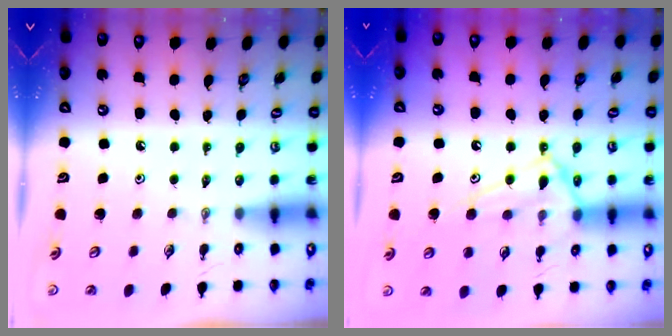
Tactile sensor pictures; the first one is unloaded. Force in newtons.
{"total": 14.8, "press": 14.7, "slide": 1.3}